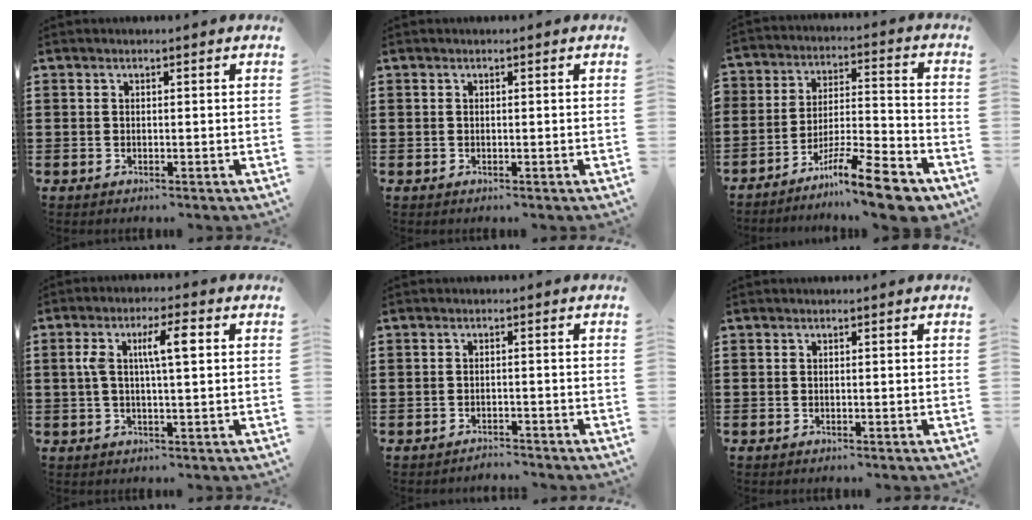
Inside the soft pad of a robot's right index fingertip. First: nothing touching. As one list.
[{"total": 0.0}, {"total": 11.5, "force": [-9.6, 1.7, 6.0], "torque": [-0.083, 0.031, -0.180]}, {"total": 6.5, "force": [1.4, 1.6, 6.1], "torque": [-0.128, 0.005, 0.018]}, {"total": 1.7, "force": [-1.7, 0.1, -0.3], "torque": [-0.001, 0.004, -0.039]}, {"total": 0.0}]